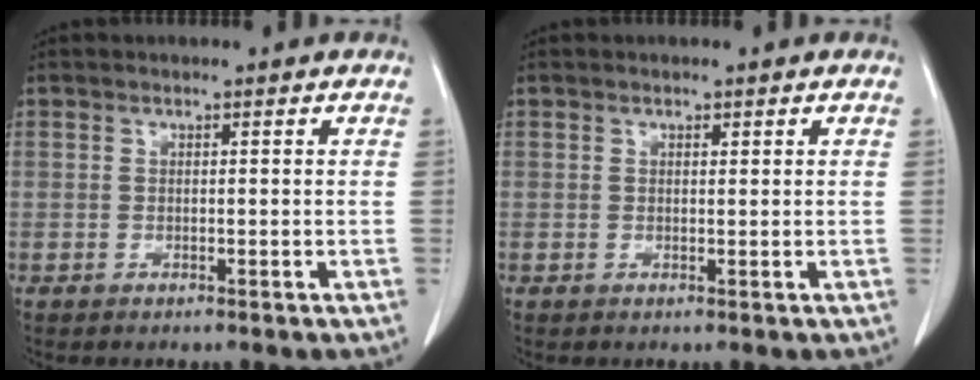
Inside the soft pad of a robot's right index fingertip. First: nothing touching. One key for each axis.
{"total": 0.6, "fx": 0.4, "fy": 0.3, "fz": 0.3, "tx": -0.006, "ty": -0.003, "tz": 0.006}